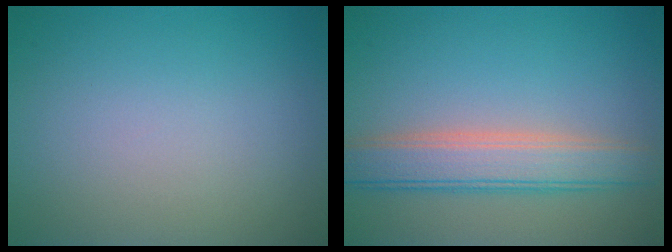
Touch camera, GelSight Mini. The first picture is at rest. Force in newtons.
{"total": 4.9, "press": 4.9, "slide": 0.3}